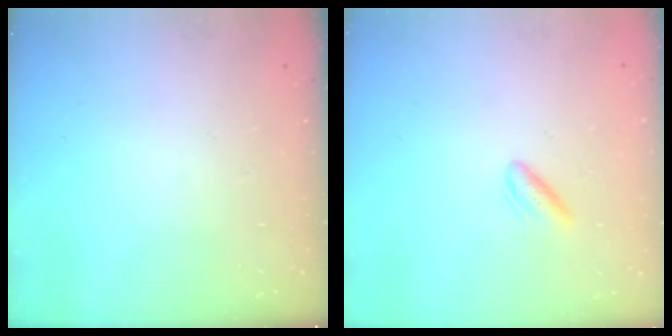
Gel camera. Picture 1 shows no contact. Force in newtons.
{"total": 2.9, "press": 2.5, "slide": 1.3}